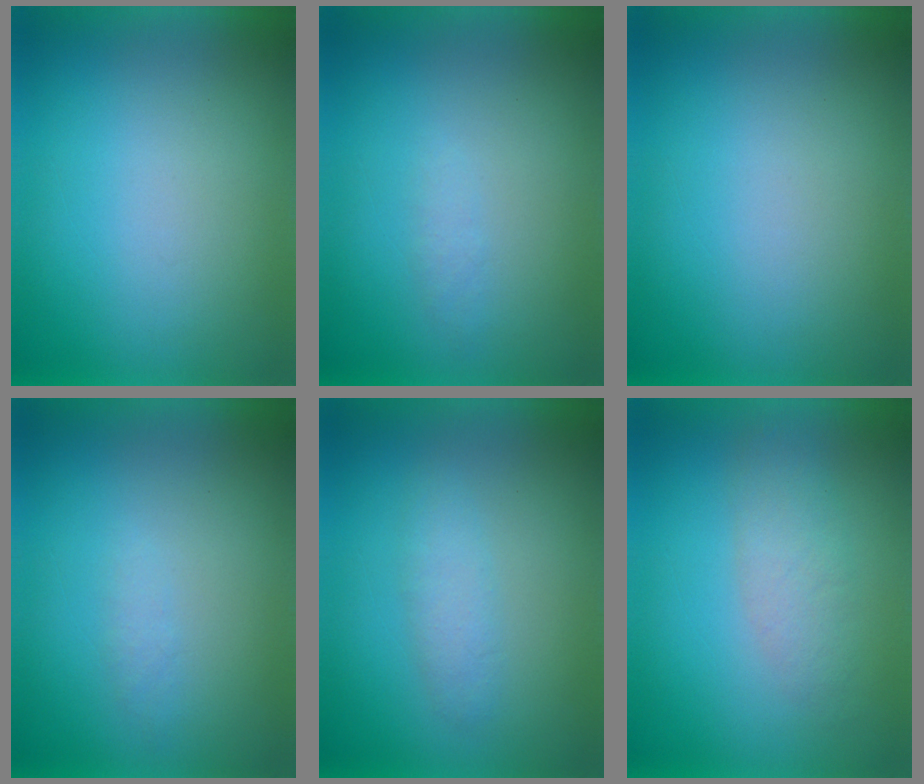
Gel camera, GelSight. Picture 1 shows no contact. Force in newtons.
{"total": 1.2}
{"total": 0.0}
{"total": 1.2}
{"total": 2.4}
{"total": 2.9}